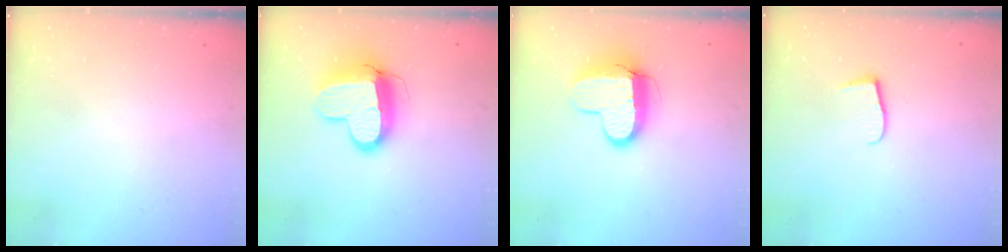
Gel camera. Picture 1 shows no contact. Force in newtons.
{"total": 13.1, "press": 13.0, "slide": 1.3}
{"total": 10.5, "press": 10.4, "slide": 0.8}
{"total": 6.5, "press": 6.5, "slide": 0.6}